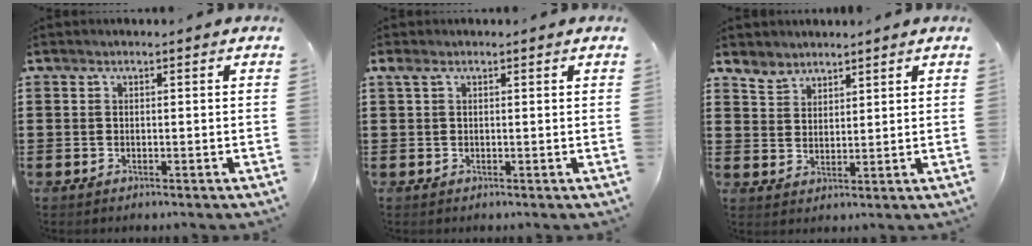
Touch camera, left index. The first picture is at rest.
{"total": 0.9, "force": [0.5, 0.3, 0.6], "torque": [-0.015, 0.003, 0.010]}
{"total": 3.5, "force": [3.2, 1.4, -0.3], "torque": [-0.008, -0.004, 0.062]}